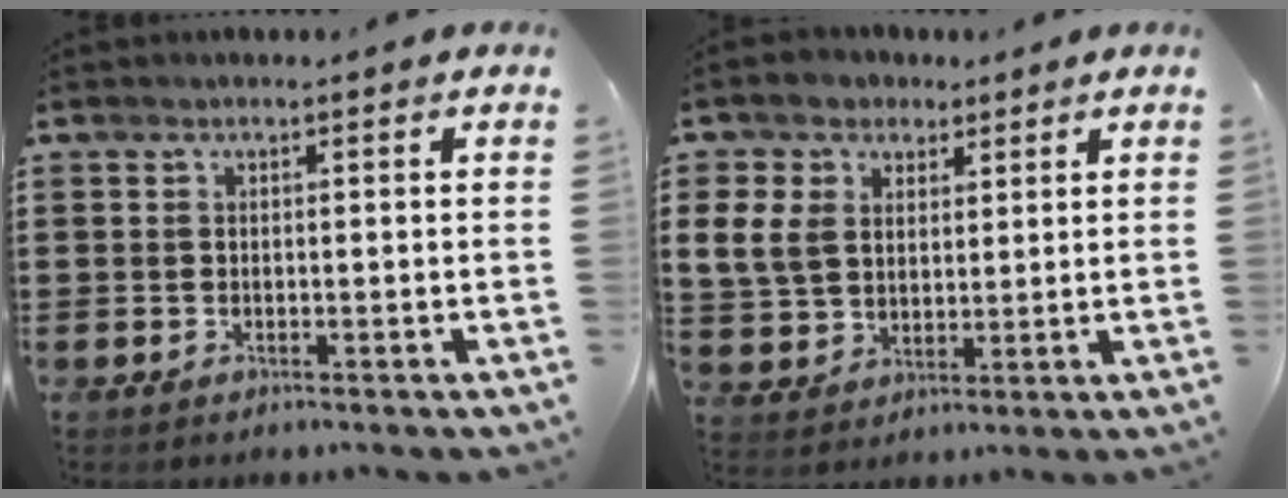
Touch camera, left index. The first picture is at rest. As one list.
[{"total": 7.1, "force": [3.1, 5.8, 2.7], "torque": [-0.093, 0.014, 0.058]}]